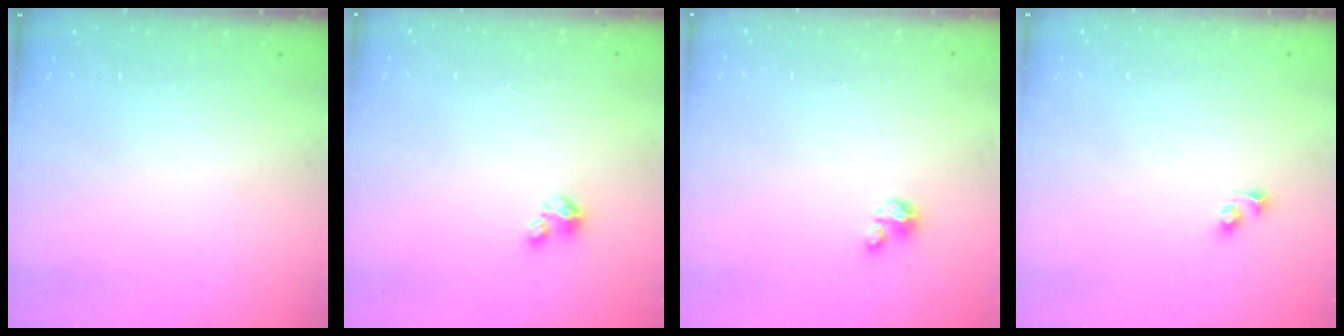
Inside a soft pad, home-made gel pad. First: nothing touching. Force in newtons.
{"total": 1.6, "press": 1.6, "slide": 0.2}
{"total": 3.3, "press": 3.3, "slide": 0.2}
{"total": 2.3, "press": 2.3, "slide": 0.2}